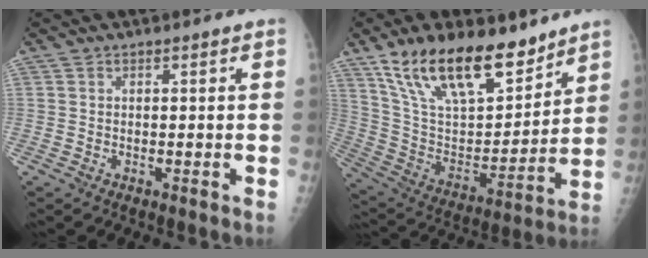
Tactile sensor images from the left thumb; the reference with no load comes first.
{"total": 23.0, "force": [15.8, 9.8, 13.5], "torque": [-0.199, -0.060, 0.288]}